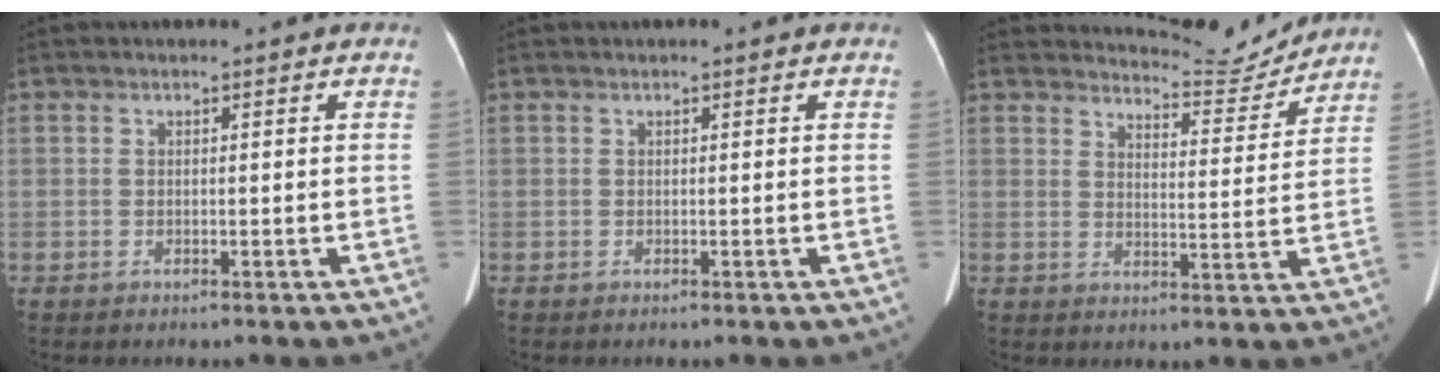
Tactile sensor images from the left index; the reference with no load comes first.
{"total": 0.0}
{"total": 7.7, "force": [7.7, 0.4, -0.5], "torque": [0.001, -0.018, 0.105]}